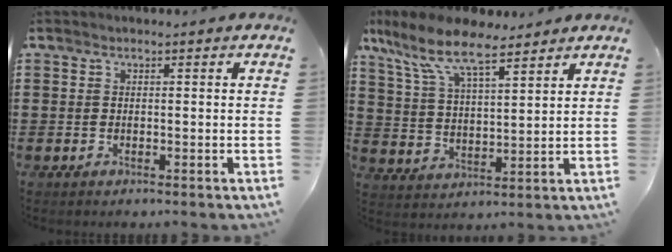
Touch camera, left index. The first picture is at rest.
{"total": 9.6, "force": [7.3, 2.8, 5.6], "torque": [-0.132, -0.022, 0.131]}